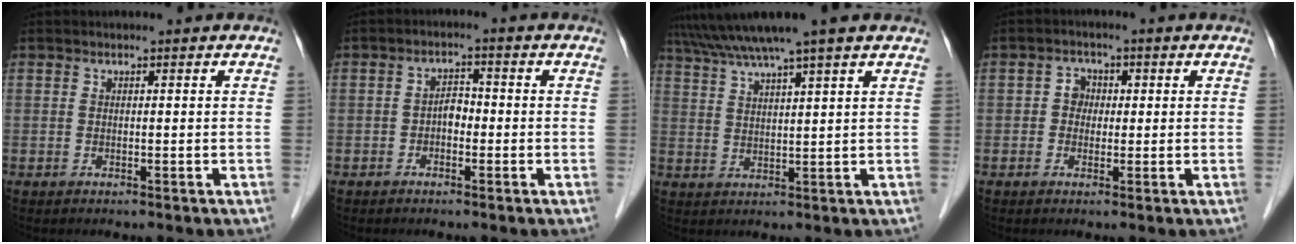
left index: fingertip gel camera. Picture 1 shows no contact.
{"total": 2.5, "force": [-0.8, 1.5, 1.8], "torque": [-0.027, 0.012, -0.016]}
{"total": 9.5, "force": [7.8, -1.3, 5.2], "torque": [-0.096, 0.028, 0.121]}
{"total": 2.5, "force": [0.0, 2.2, 1.2], "torque": [-0.015, 0.008, -0.003]}